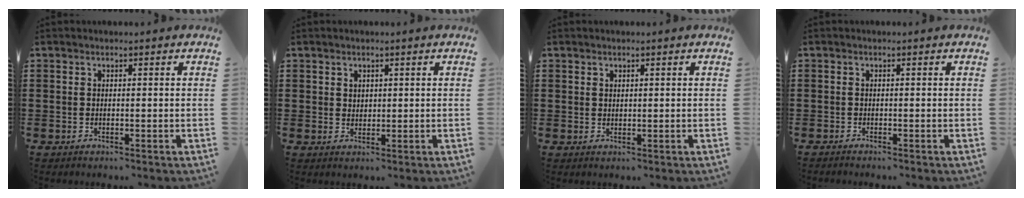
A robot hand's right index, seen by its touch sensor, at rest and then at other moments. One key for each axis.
{"total": 1.4, "fx": 0.8, "fy": 1.1, "fz": 0.2, "tx": -0.007, "ty": 0.005, "tz": 0.016}
{"total": 0.8, "fx": 0.5, "fy": 0.5, "fz": 0.3, "tx": -0.006, "ty": 0.003, "tz": 0.010}
{"total": 0.6, "fx": -0.6, "fy": 0.1, "fz": 0.0, "tx": -0.002, "ty": 0.000, "tz": -0.014}